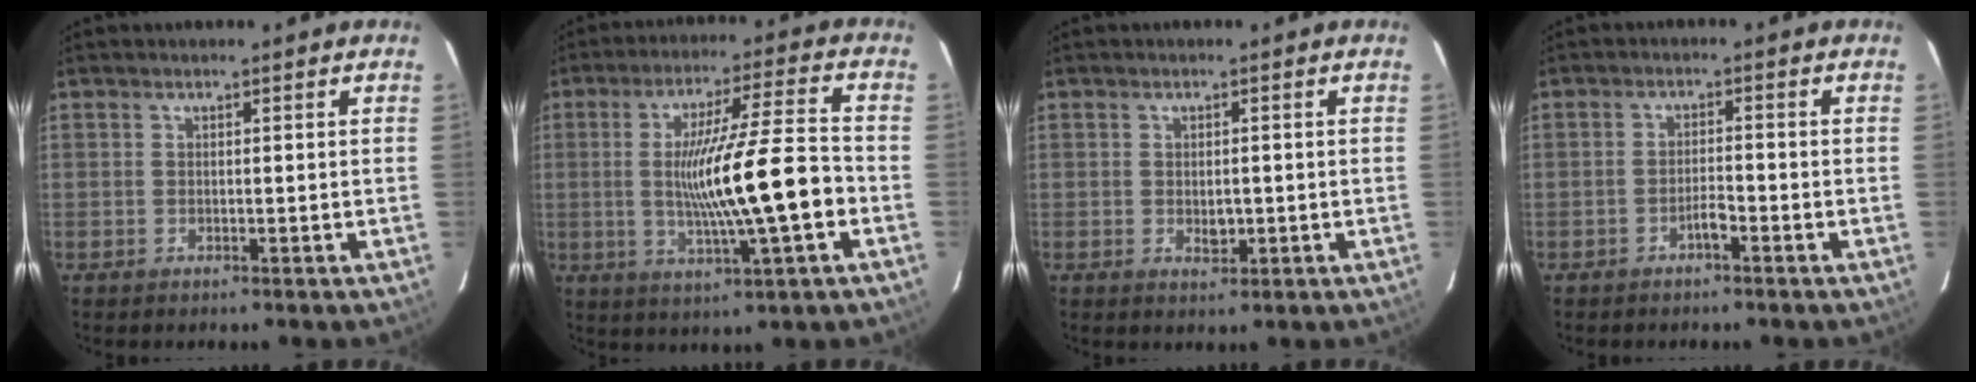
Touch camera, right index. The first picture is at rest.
{"total": 14.4, "force": [-2.2, 0.1, 14.3], "torque": [-0.250, 0.001, -0.036]}
{"total": 2.1, "force": [-0.3, 1.1, 1.7], "torque": [-0.030, -0.002, 0.000]}
{"total": 2.1, "force": [-1.4, 0.3, 1.6], "torque": [-0.025, 0.003, -0.025]}